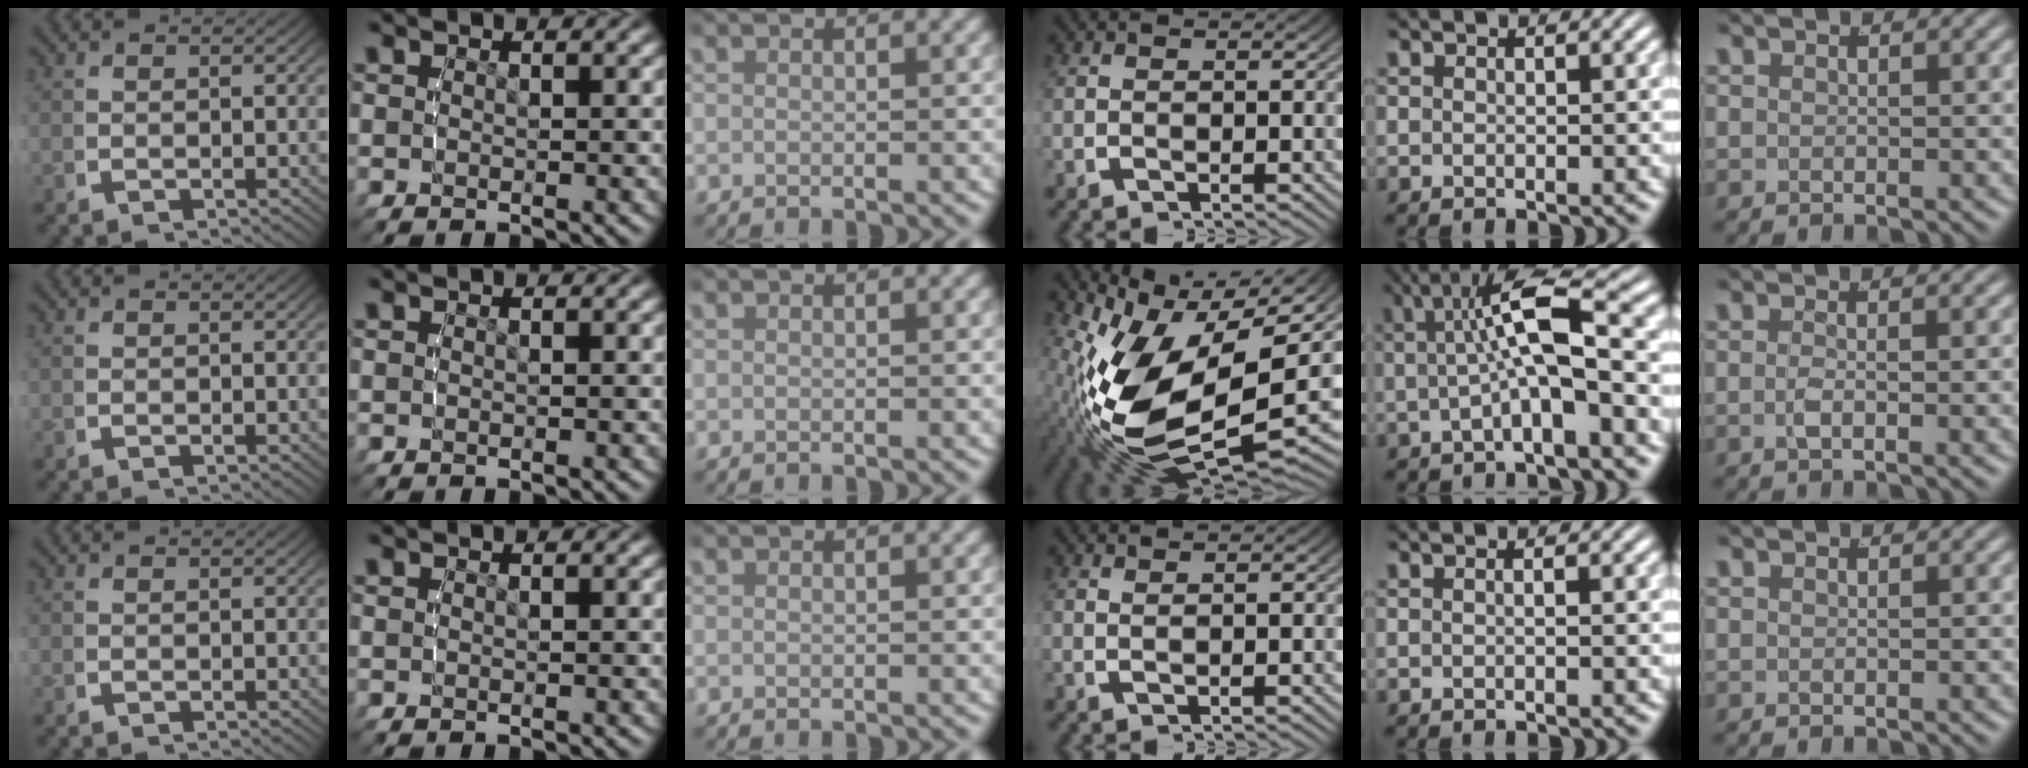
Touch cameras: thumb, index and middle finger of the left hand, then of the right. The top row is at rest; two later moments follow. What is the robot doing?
{"motion": "lift_and_place", "object": "button"}